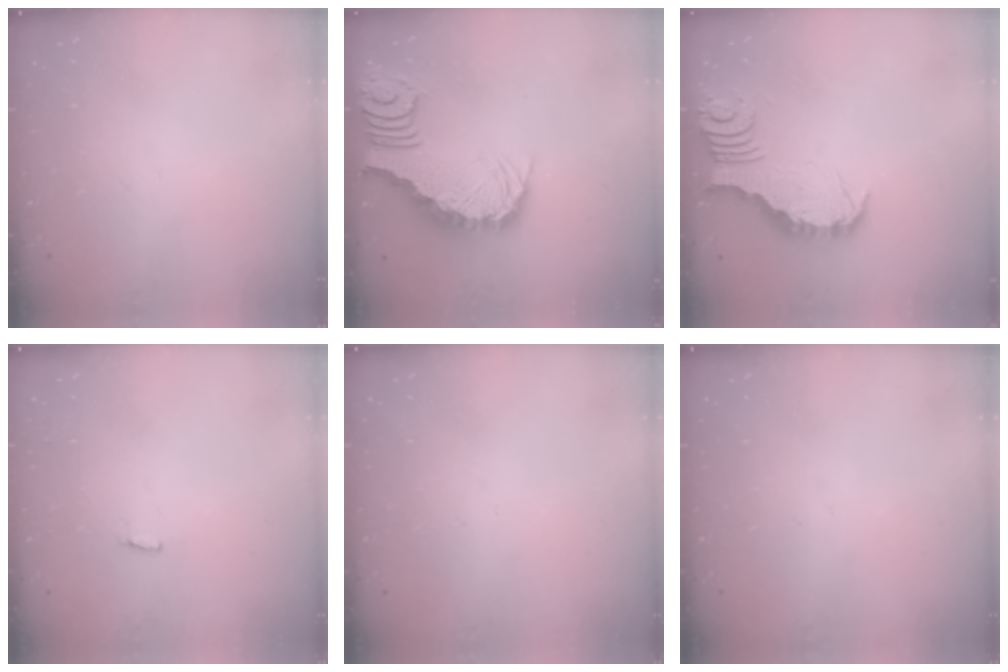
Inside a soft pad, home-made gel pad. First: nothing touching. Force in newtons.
{"total": 3.7, "press": 3.6, "slide": 0.7}
{"total": 4.0, "press": 3.9, "slide": 0.5}
{"total": 2.7, "press": 2.6, "slide": 0.5}
{"total": 0.0}
{"total": 0.0}